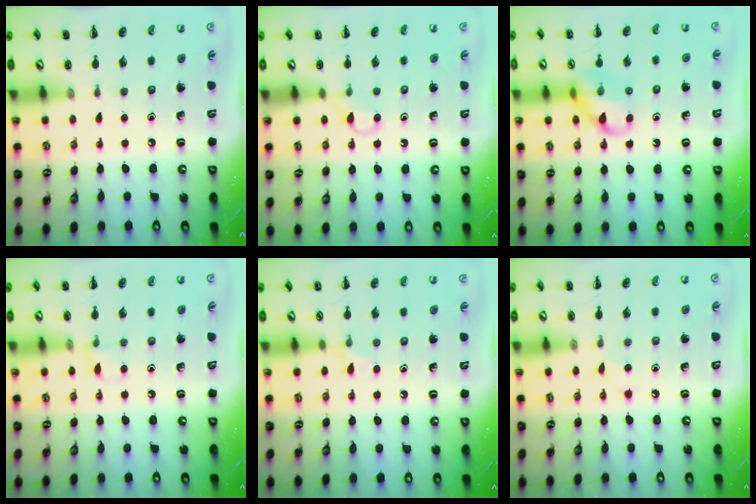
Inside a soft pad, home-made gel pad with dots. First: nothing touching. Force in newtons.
{"total": 4.9, "press": 4.7, "slide": 1.5}
{"total": 12.2, "press": 12.0, "slide": 1.6}
{"total": 4.6, "press": 4.4, "slide": 1.4}
{"total": 4.9, "press": 4.6, "slide": 1.8}
{"total": 2.7, "press": 2.6, "slide": 0.9}